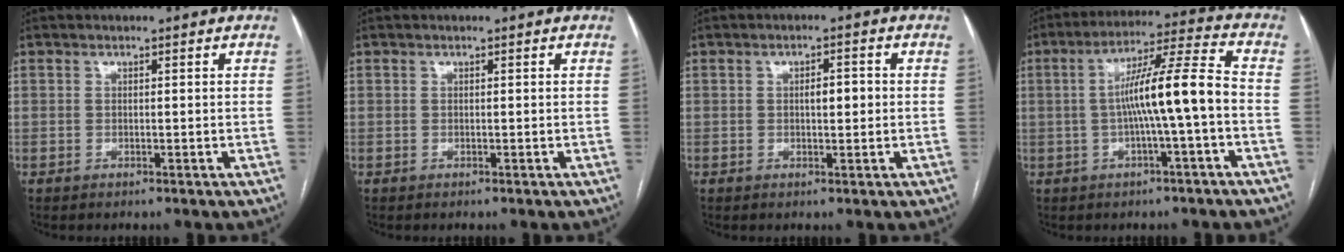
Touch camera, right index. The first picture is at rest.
{"total": 0.0}
{"total": 2.7, "force": [0.1, 0.9, 2.5], "torque": [-0.040, 0.005, 0.002]}
{"total": 10.6, "force": [-1.4, -0.5, 10.5], "torque": [-0.179, 0.023, -0.026]}